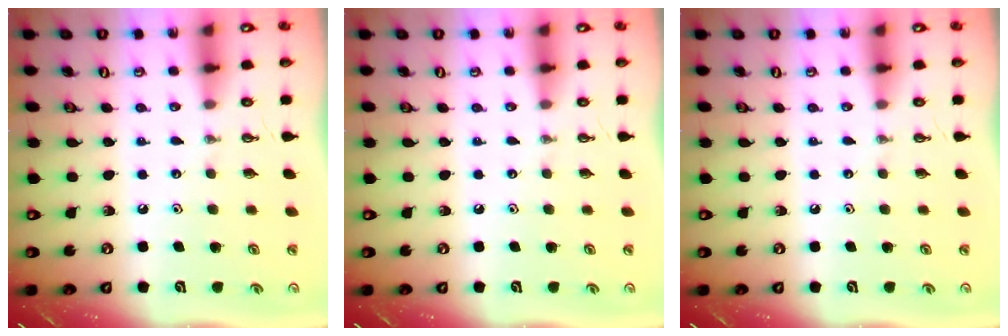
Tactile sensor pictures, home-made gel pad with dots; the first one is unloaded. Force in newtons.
{"total": 0.0}
{"total": 0.0}